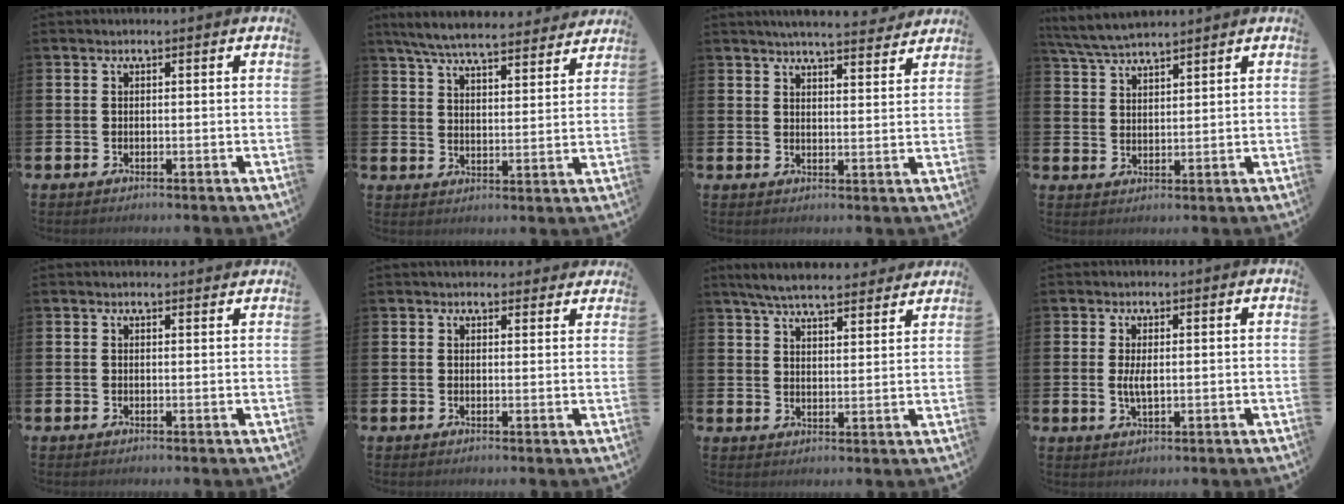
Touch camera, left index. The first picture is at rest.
{"total": 6.6, "force": [6.3, 1.1, 1.6], "torque": [-0.052, -0.030, 0.114]}
{"total": 5.5, "force": [5.3, 0.1, 1.2], "torque": [-0.023, -0.031, 0.094]}
{"total": 5.0, "force": [4.9, 0.5, 1.3], "torque": [-0.047, -0.015, 0.091]}
{"total": 0.8, "force": [0.8, 0.1, 0.1], "torque": [0.010, -0.003, 0.012]}
{"total": 2.3, "force": [2.1, 0.8, 0.0], "torque": [0.003, -0.007, 0.038]}
{"total": 6.3, "force": [6.0, 0.9, 1.6], "torque": [-0.048, -0.029, 0.107]}
{"total": 2.6, "force": [0.3, 1.0, 2.4], "torque": [-0.042, 0.000, 0.002]}